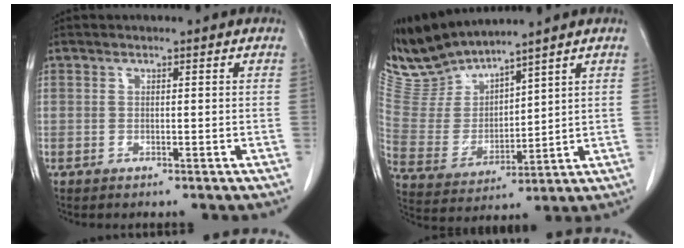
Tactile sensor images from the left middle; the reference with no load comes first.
{"total": 8.9, "force": [8.8, 0.2, 1.0], "torque": [-0.050, -0.002, 0.201]}